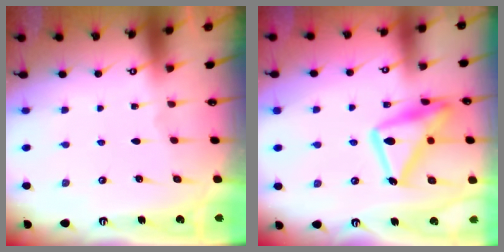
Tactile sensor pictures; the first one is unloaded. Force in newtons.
{"total": 18.6, "press": 18.6, "slide": 1.2}